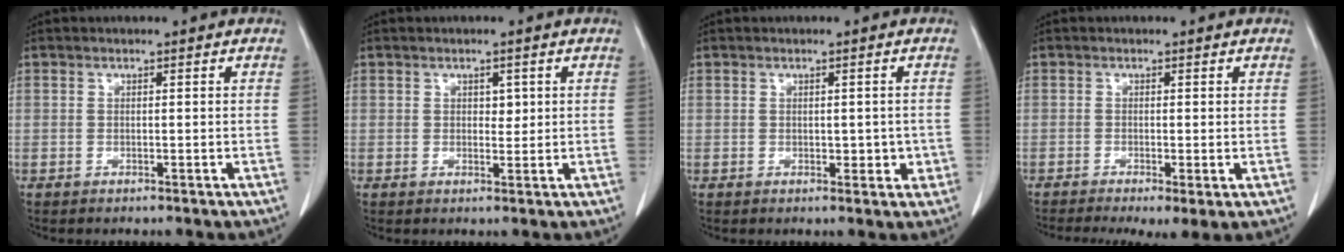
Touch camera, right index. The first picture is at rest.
{"total": 1.7, "force": [0.5, 1.1, 1.2], "torque": [-0.015, -0.002, 0.007]}
{"total": 2.7, "force": [-0.3, 1.6, 2.1], "torque": [-0.022, 0.003, 0.003]}
{"total": 6.2, "force": [-3.5, 1.7, 4.8], "torque": [-0.074, -0.020, -0.061]}